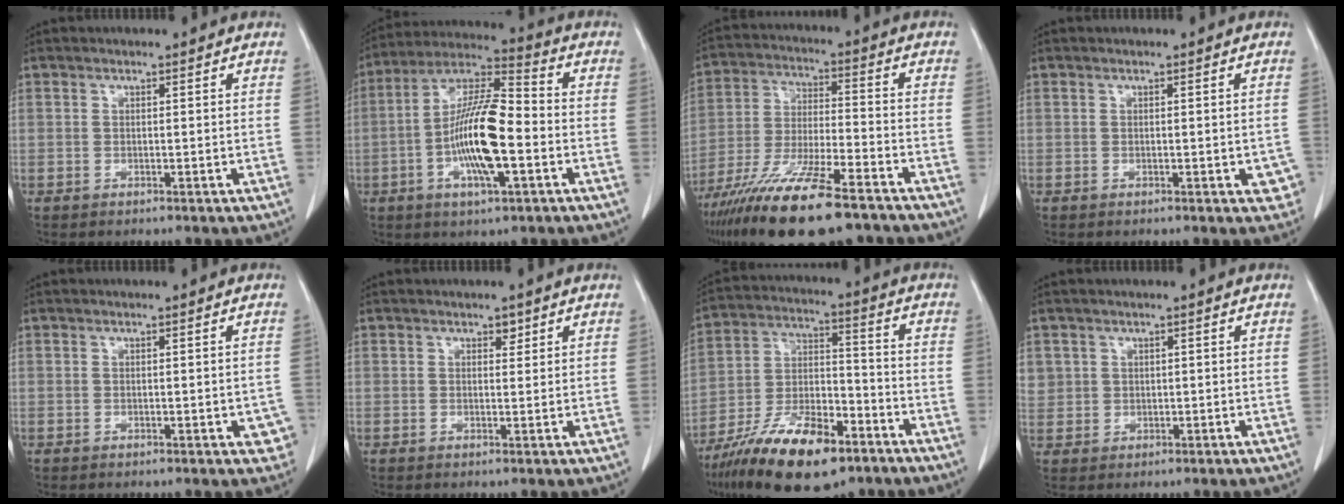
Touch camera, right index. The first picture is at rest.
{"total": 14.6, "force": [-3.1, 3.0, 13.9], "torque": [-0.265, 0.007, -0.059]}
{"total": 18.7, "force": [-13.3, 3.1, 12.7], "torque": [-0.239, -0.039, -0.234]}
{"total": 3.0, "force": [-1.0, 1.1, 2.6], "torque": [-0.015, 0.002, -0.010]}
{"total": 3.1, "force": [-1.0, 1.2, 2.7], "torque": [-0.014, 0.004, -0.010]}
{"total": 1.2, "force": [0.8, 0.7, 0.5], "torque": [-0.004, -0.002, 0.010]}
{"total": 17.5, "force": [-11.2, 5.8, 12.1], "torque": [-0.236, -0.007, -0.198]}
{"total": 3.1, "force": [1.0, 2.9, 0.3], "torque": [0.003, 0.005, 0.022]}